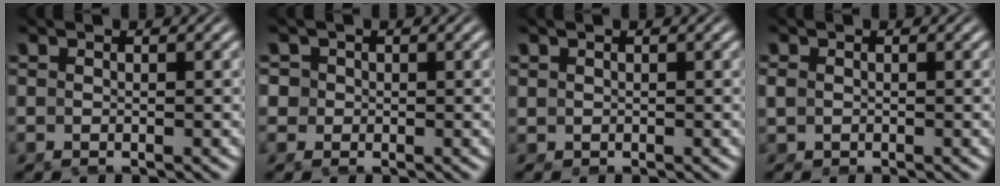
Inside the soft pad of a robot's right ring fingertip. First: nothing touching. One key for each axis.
{"total": 3.6, "fx": 0.2, "fy": 3.4, "fz": 1.2, "tx": -0.041, "ty": -0.007, "tz": 0.003}
{"total": 0.6, "fx": 0.2, "fy": 0.6, "fz": 0.1, "tx": -0.009, "ty": -0.009, "tz": 0.012}
{"total": 0.8, "fx": -0.2, "fy": 0.8, "fz": 0.3, "tx": -0.018, "ty": -0.012, "tz": 0.006}